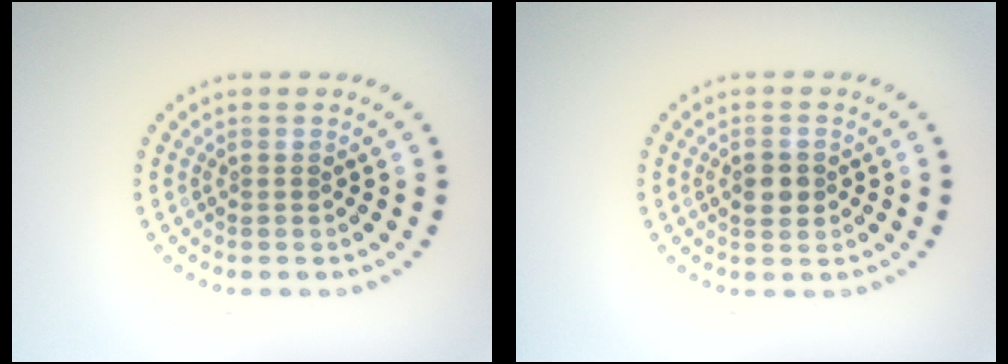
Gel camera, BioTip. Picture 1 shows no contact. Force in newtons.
{"total": 2.4, "press": 2.4, "slide": 0.0}